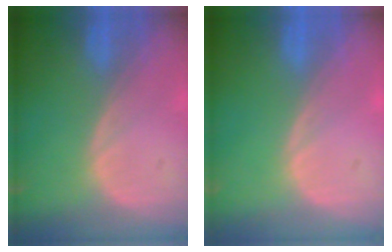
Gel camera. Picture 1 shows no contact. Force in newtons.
{"total": 0.0}